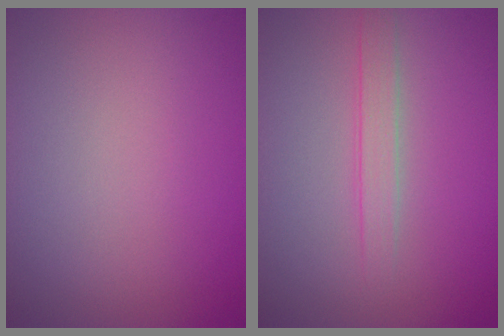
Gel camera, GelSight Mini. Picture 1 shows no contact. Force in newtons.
{"total": 1.8, "press": 1.8, "slide": 0.1}